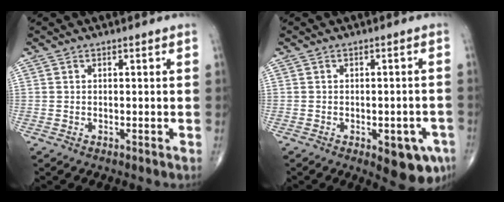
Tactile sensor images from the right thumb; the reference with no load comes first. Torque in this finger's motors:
{"motor_torque": [1.00, 0.90, 0.10, -0.22, 0.22]}